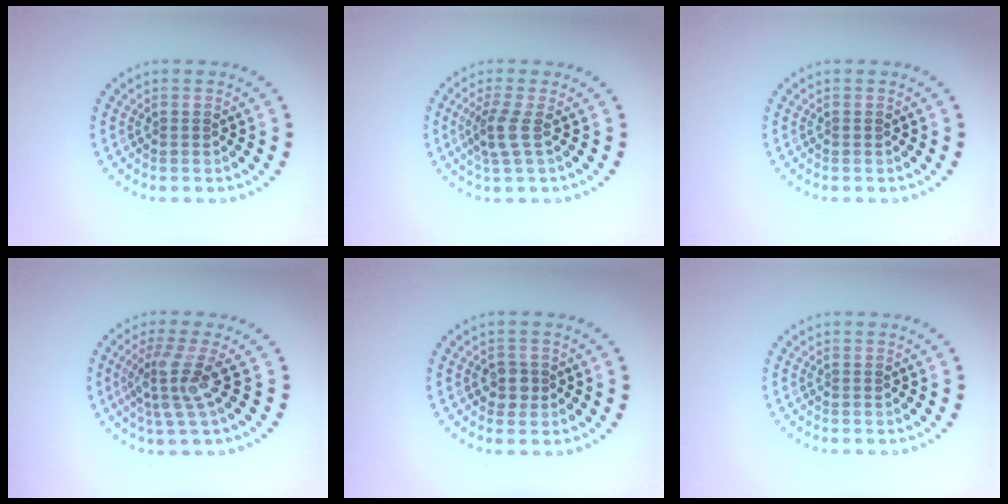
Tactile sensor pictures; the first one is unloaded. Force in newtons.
{"total": 2.4, "press": 1.8, "slide": 1.5}
{"total": 0.0}
{"total": 3.6, "press": 2.6, "slide": 2.5}
{"total": 1.8, "press": 1.6, "slide": 0.8}
{"total": 0.0}